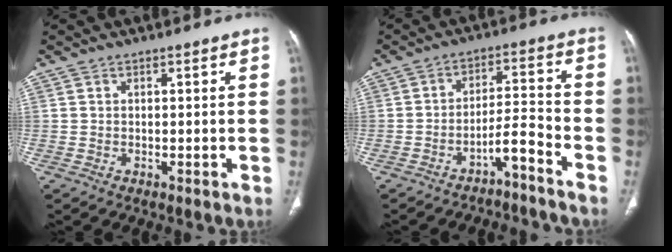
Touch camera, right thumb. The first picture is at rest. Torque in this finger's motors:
{"motor_torque": [-0.14, 0.24, 0.54, -0.29, 0.15]}